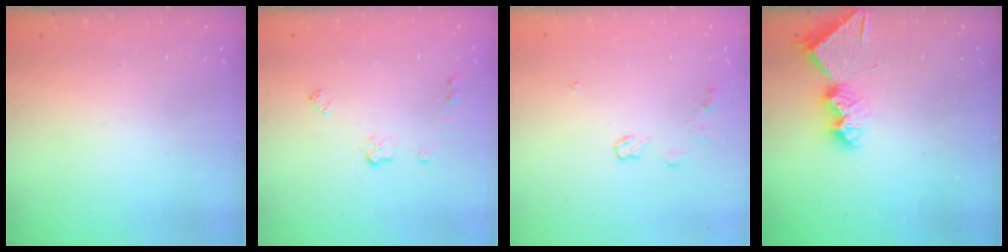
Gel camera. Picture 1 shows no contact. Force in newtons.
{"total": 5.3, "press": 5.3, "slide": 0.6}
{"total": 4.9, "press": 4.9, "slide": 0.5}
{"total": 9.7, "press": 9.7, "slide": 0.4}